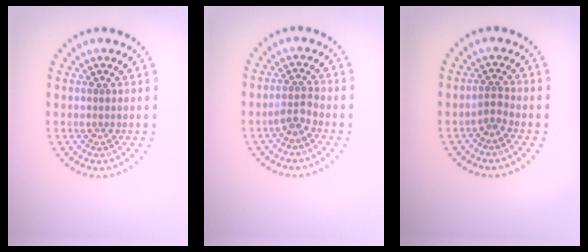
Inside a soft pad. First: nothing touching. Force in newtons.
{"total": 1.9, "press": 1.4, "slide": 1.2}
{"total": 1.3, "press": 1.1, "slide": 0.7}